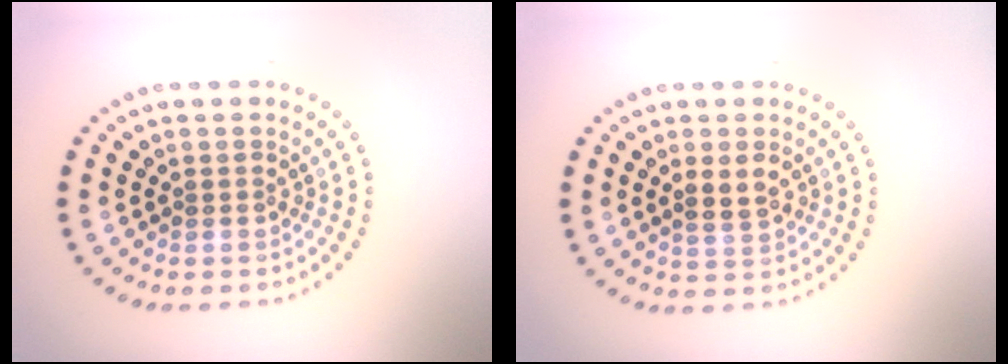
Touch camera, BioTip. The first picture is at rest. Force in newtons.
{"total": 2.2, "press": 2.2, "slide": 0.3}